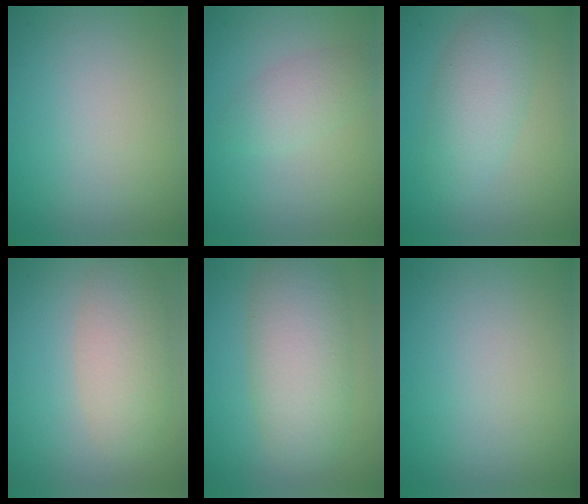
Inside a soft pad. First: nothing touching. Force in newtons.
{"total": 2.3, "press": 2.3, "slide": 0.2}
{"total": 4.0, "press": 4.0, "slide": 0.1}
{"total": 4.3, "press": 4.3, "slide": 0.3}
{"total": 6.5, "press": 6.5, "slide": 0.4}
{"total": 0.0}